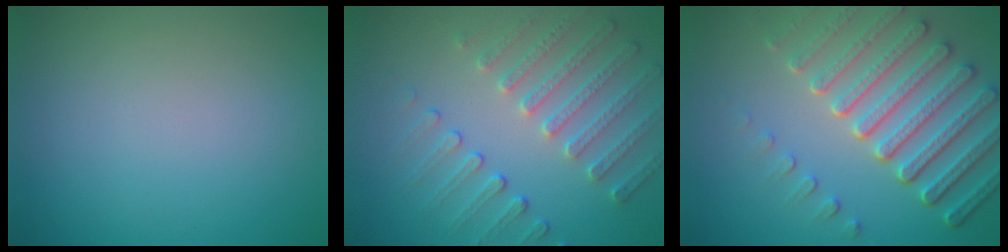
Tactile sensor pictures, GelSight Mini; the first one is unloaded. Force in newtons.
{"total": 4.2, "press": 3.6, "slide": 2.1}
{"total": 7.2, "press": 5.6, "slide": 4.6}